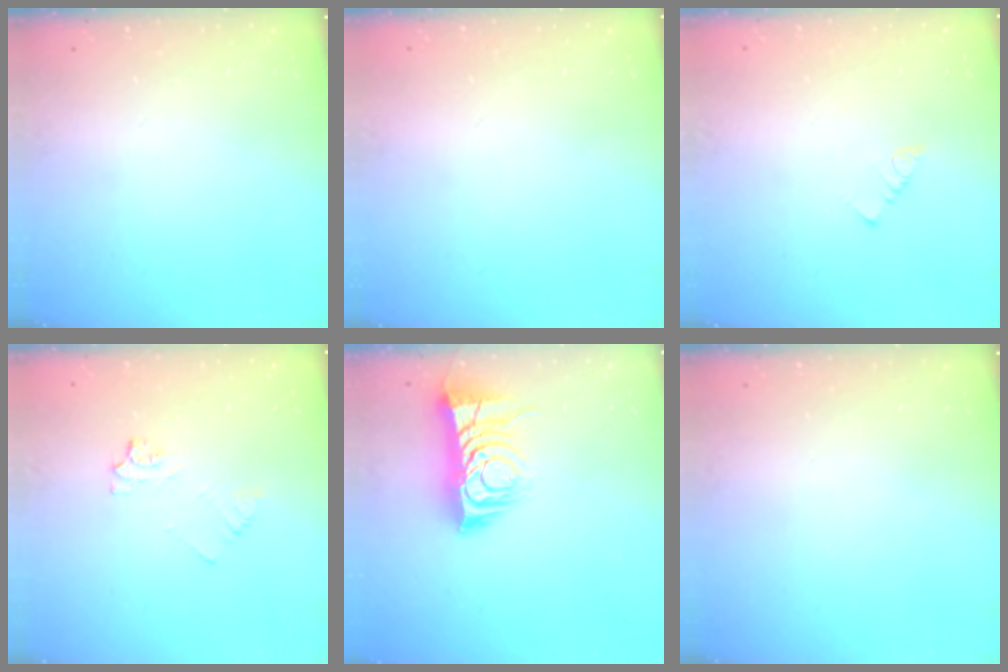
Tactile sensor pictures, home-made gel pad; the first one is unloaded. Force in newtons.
{"total": 0.8, "press": 0.8, "slide": 0.1}
{"total": 2.8, "press": 2.7, "slide": 0.3}
{"total": 5.9, "press": 5.9, "slide": 0.8}
{"total": 9.4, "press": 9.4, "slide": 1.0}
{"total": 0.0}